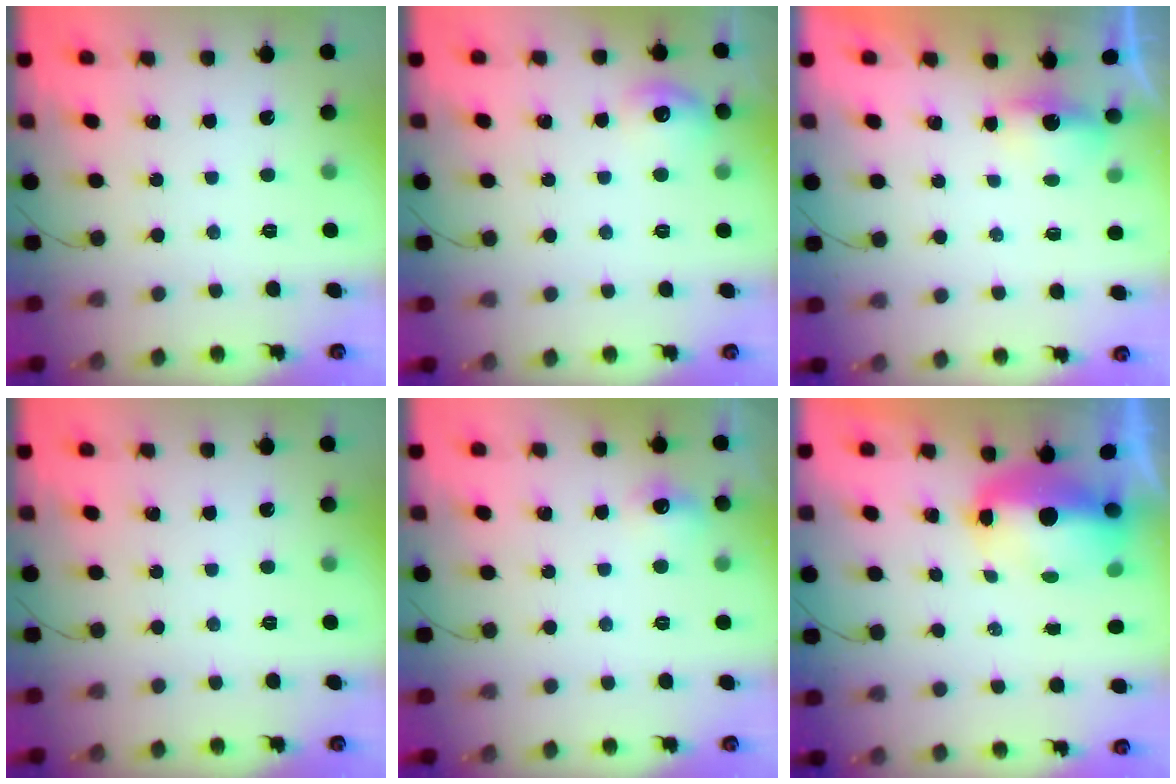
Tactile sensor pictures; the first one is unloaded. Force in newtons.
{"total": 8.5, "press": 8.4, "slide": 1.5}
{"total": 3.1, "press": 2.9, "slide": 1.1}
{"total": 0.0}
{"total": 5.3, "press": 5.1, "slide": 1.2}
{"total": 8.2, "press": 8.0, "slide": 1.8}